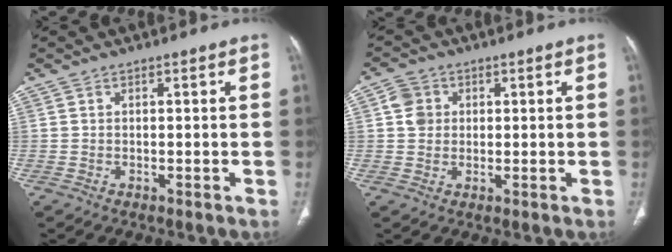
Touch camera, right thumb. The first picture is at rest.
{"total": 4.1, "force": [0.9, 3.6, 1.6], "torque": [-0.015, 0.004, 0.013]}